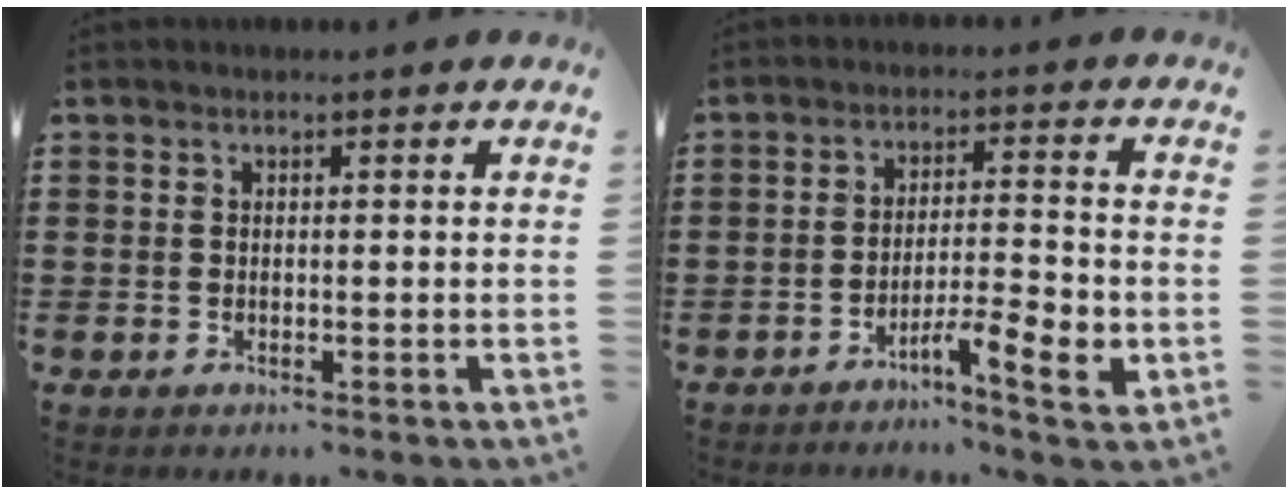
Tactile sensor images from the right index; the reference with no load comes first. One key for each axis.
{"total": 6.5, "fx": -4.1, "fy": 0.6, "fz": 5.1, "tx": -0.078, "ty": -0.001, "tz": -0.071}